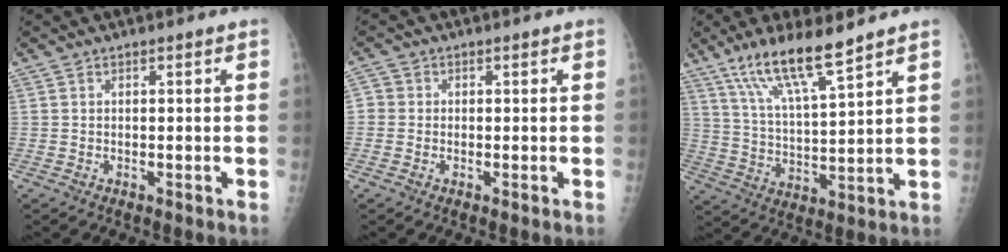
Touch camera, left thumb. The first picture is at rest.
{"total": 2.1, "force": [-0.1, 2.0, 0.6], "torque": [0.002, 0.005, -0.007]}
{"total": 12.2, "force": [8.9, 1.6, 8.1], "torque": [-0.150, -0.048, 0.177]}